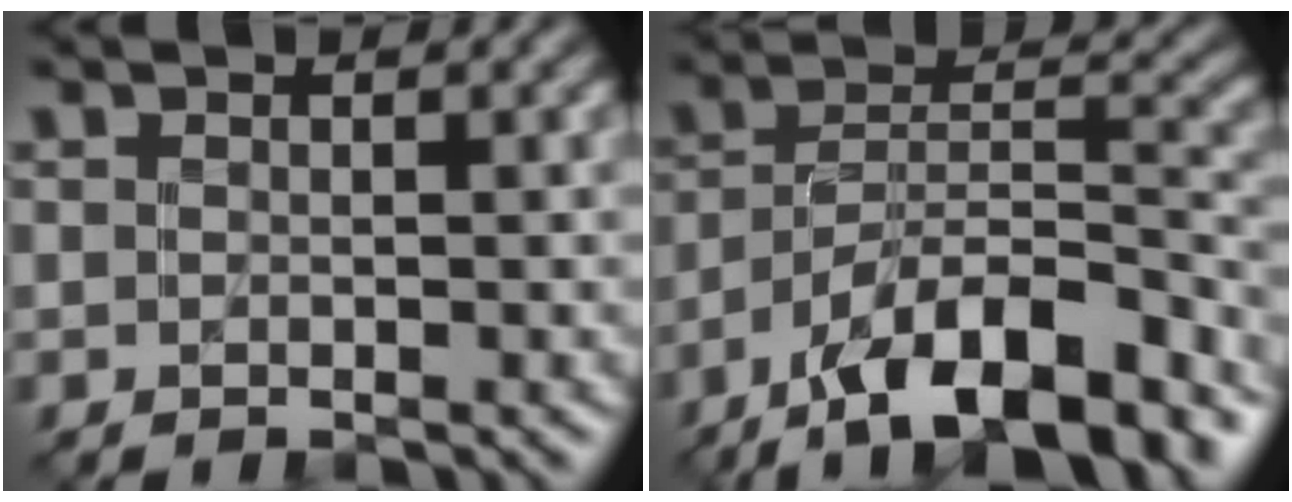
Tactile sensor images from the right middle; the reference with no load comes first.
{"total": 13.9, "force": [-10.2, 4.4, 8.5], "torque": [-0.148, 0.020, -0.170]}